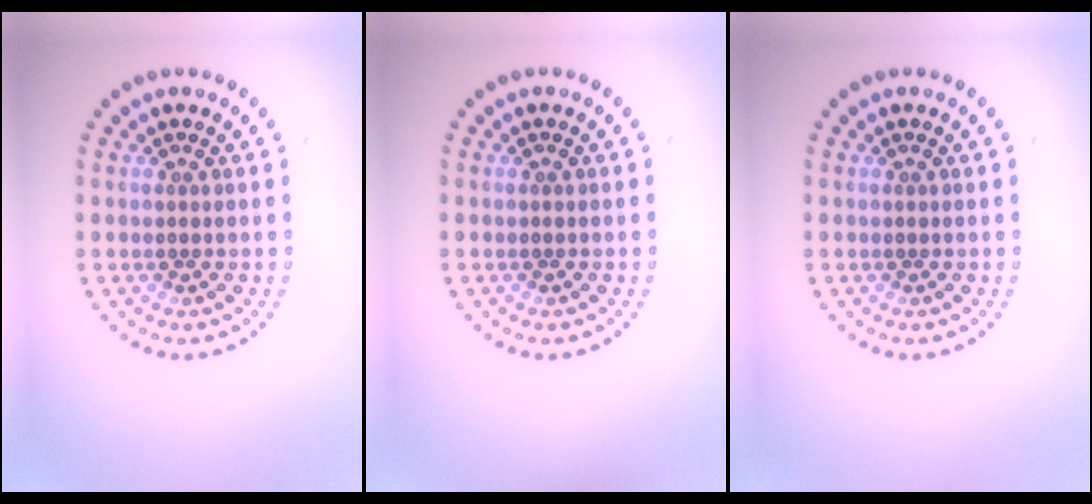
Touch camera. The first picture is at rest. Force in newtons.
{"total": 0.0}
{"total": 0.0}